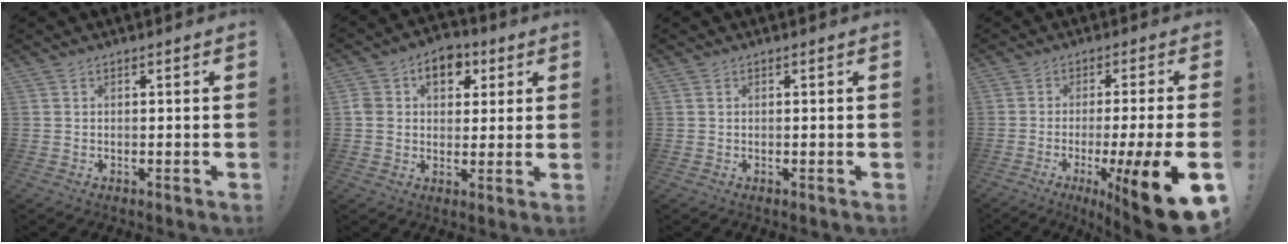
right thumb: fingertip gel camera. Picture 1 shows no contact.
{"total": 10.2, "force": [3.4, 8.1, 5.2], "torque": [-0.082, 0.004, 0.069]}
{"total": 0.0}
{"total": 15.6, "force": [-6.6, 0.9, 14.1], "torque": [-0.195, 0.026, -0.095]}